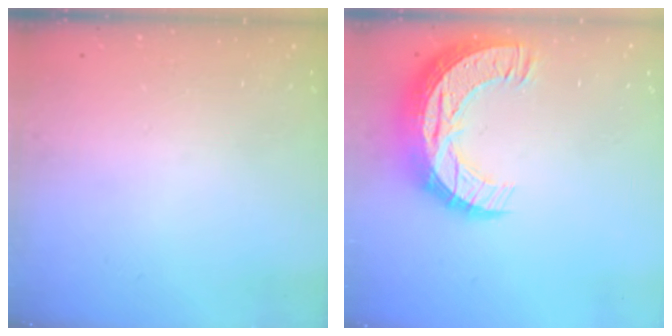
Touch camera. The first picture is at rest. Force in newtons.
{"total": 16.4, "press": 16.4, "slide": 1.0}